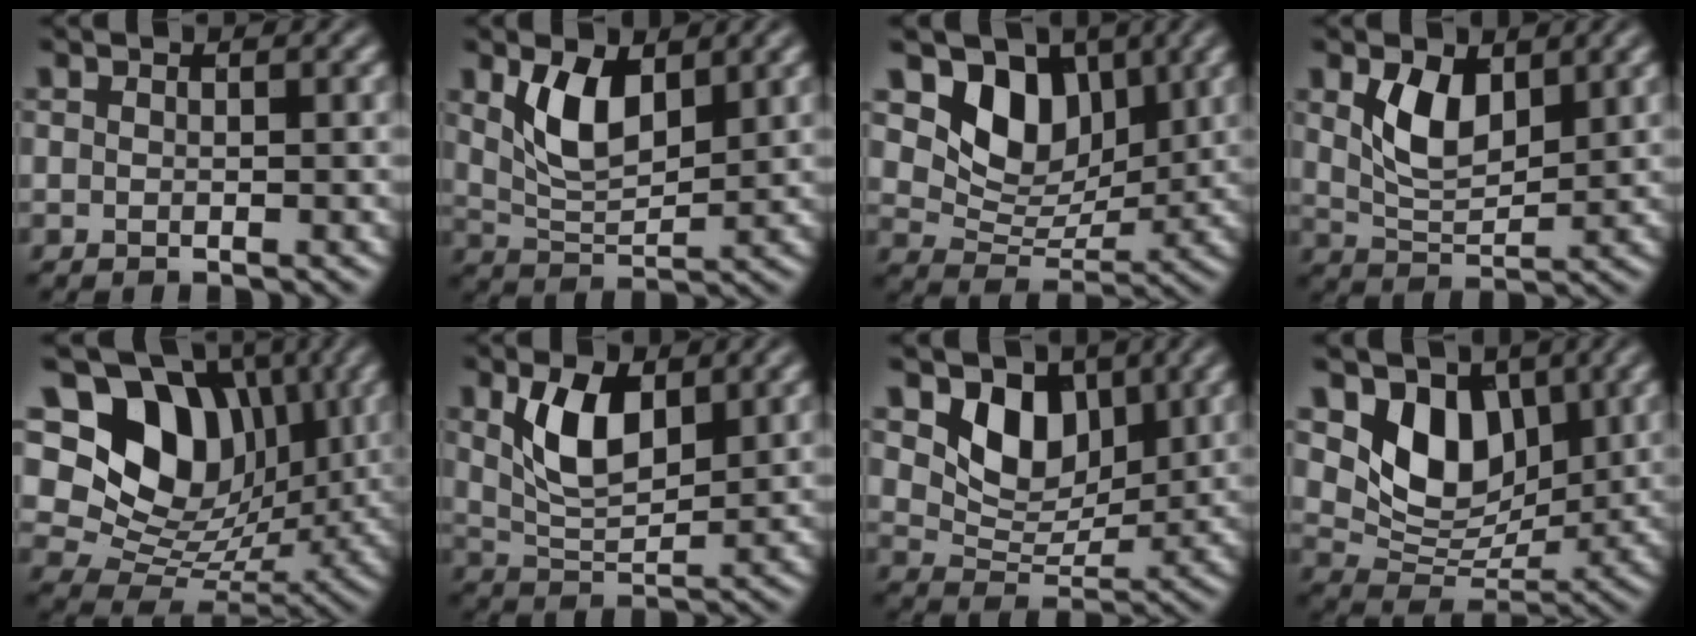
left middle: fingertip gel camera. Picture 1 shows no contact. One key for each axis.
{"total": 4.7, "fx": 1.9, "fy": 2.3, "fz": 3.6, "tx": -0.086, "ty": -0.006, "tz": 0.041}
{"total": 6.0, "fx": 2.9, "fy": 4.2, "fz": 3.2, "tx": -0.060, "ty": -0.016, "tz": 0.047}
{"total": 4.3, "fx": 1.6, "fy": 2.3, "fz": 3.2, "tx": -0.078, "ty": -0.004, "tz": 0.037}
{"total": 11.3, "fx": 4.0, "fy": 8.4, "fz": 6.4, "tx": -0.115, "ty": 0.004, "tz": 0.067}
{"total": 5.2, "fx": 1.8, "fy": 2.7, "fz": 4.1, "tx": -0.096, "ty": -0.002, "tz": 0.039}
{"total": 4.9, "fx": 2.3, "fy": 3.3, "fz": 2.7, "tx": -0.059, "ty": -0.017, "tz": 0.037}
{"total": 5.7, "fx": 2.3, "fy": 4.0, "fz": 3.3, "tx": -0.066, "ty": -0.019, "tz": 0.040}